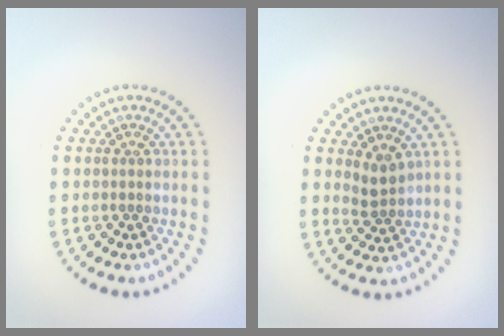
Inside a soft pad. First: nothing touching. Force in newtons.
{"total": 1.9, "press": 1.6, "slide": 1.0}